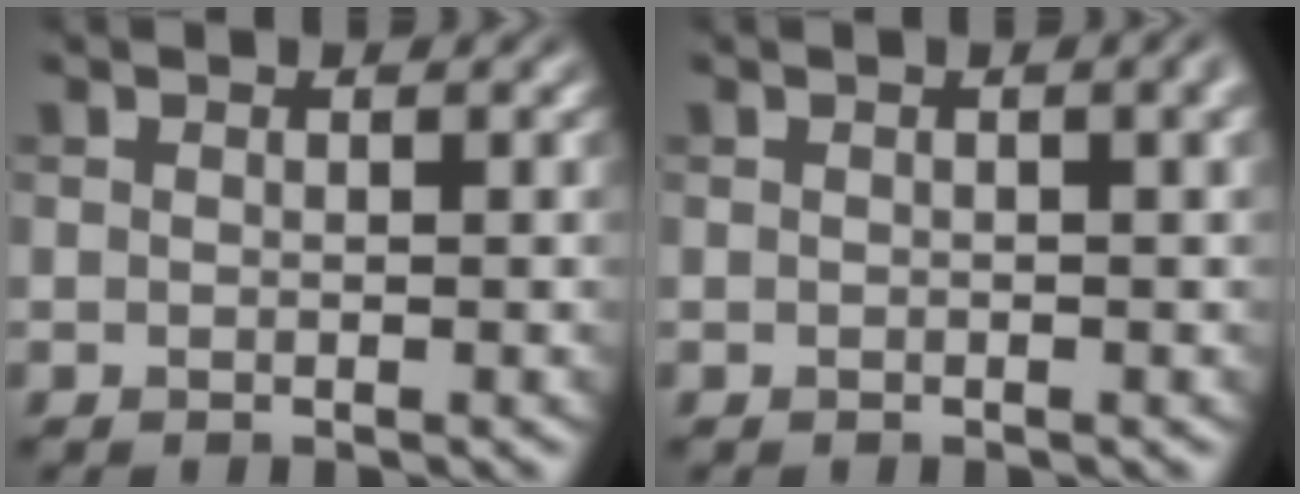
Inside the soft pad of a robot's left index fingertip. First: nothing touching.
{"total": 2.5, "force": [0.8, 0.9, 2.2], "torque": [-0.018, 0.007, 0.006]}